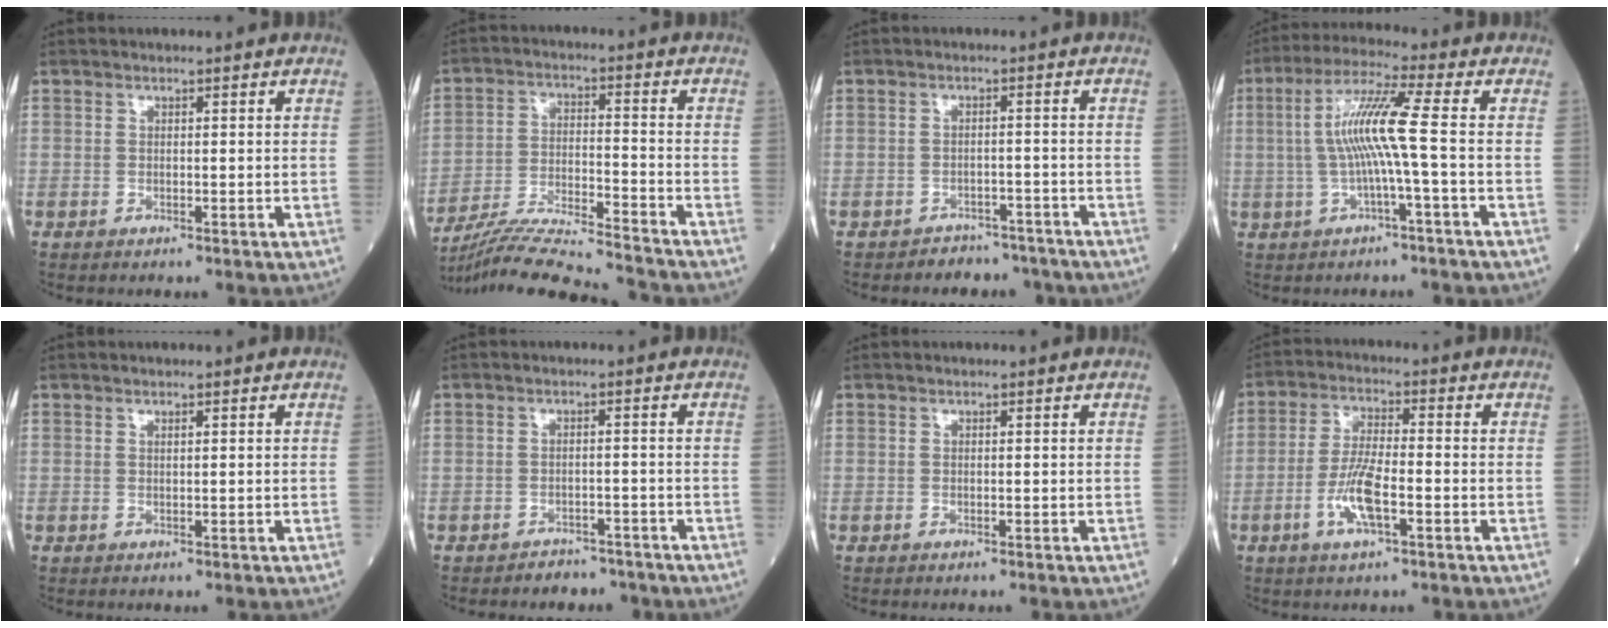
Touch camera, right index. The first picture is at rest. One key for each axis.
{"total": 17.4, "fx": -16.3, "fy": -0.5, "fz": 6.2, "tx": -0.125, "ty": -0.023, "tz": -0.268}
{"total": 5.1, "fx": -4.4, "fy": 2.5, "fz": -0.5, "tx": 0.016, "ty": 0.013, "tz": -0.060}
{"total": 8.6, "fx": -0.4, "fy": -1.0, "fz": 8.5, "tx": -0.170, "ty": 0.016, "tz": -0.008}
{"total": 0.0}
{"total": 4.0, "fx": -3.5, "fy": 1.9, "fz": -0.3, "tx": 0.004, "ty": 0.009, "tz": -0.047}
{"total": 0.0}
{"total": 7.3, "fx": -2.7, "fy": 1.5, "fz": 6.6, "tx": -0.135, "ty": -0.002, "tz": -0.052}